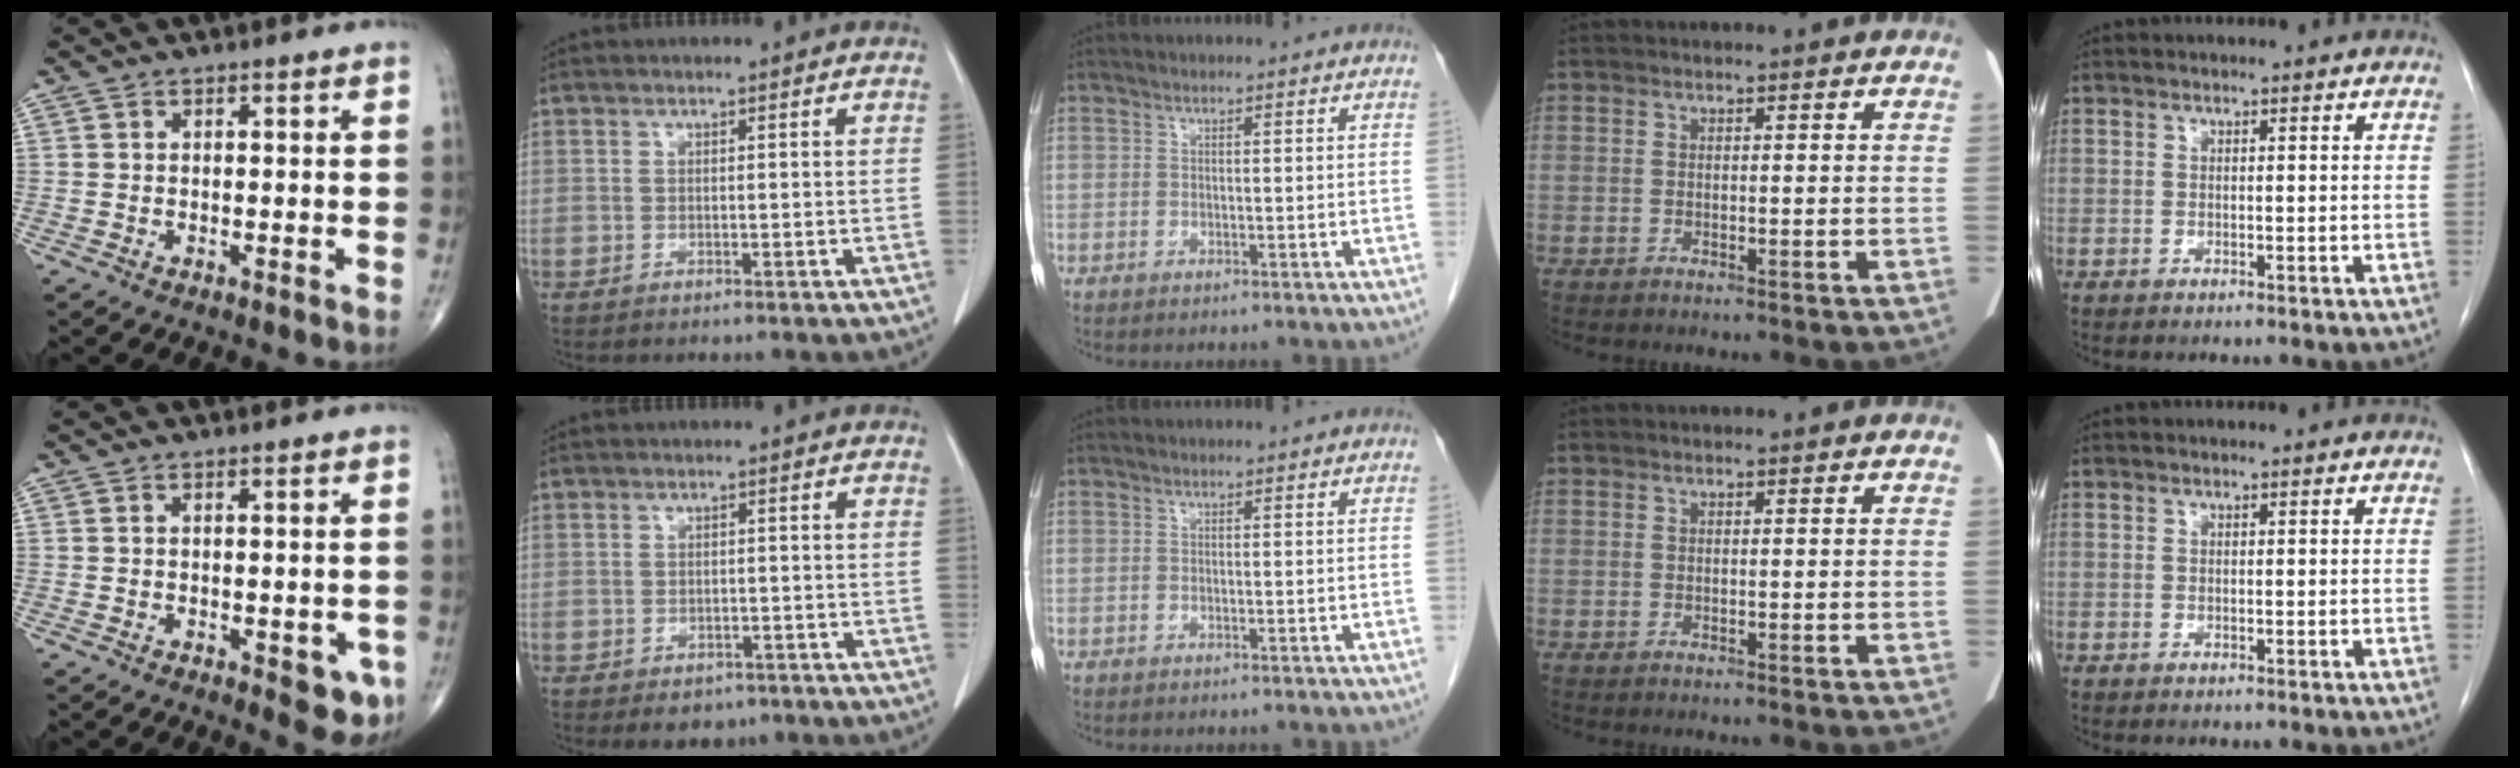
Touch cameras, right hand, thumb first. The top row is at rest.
{"thumb": {"total": 5.7, "force": [-2.0, 2.5, 4.7], "torque": [-0.035, -0.005, -0.020]}, "index": {"total": 3.6, "force": [-2.4, 2.5, 1.0], "torque": [-0.005, 0.005, -0.023]}}